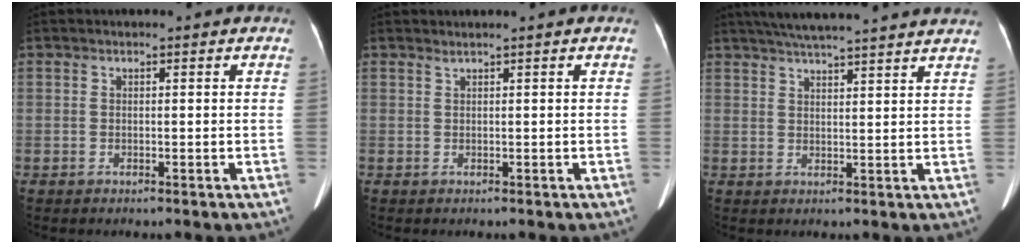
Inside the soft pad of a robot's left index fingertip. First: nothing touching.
{"total": 0.5, "force": [0.4, -0.1, 0.3], "torque": [-0.011, 0.005, 0.014]}
{"total": 16.0, "force": [14.3, 0.2, 7.2], "torque": [-0.121, 0.028, 0.190]}